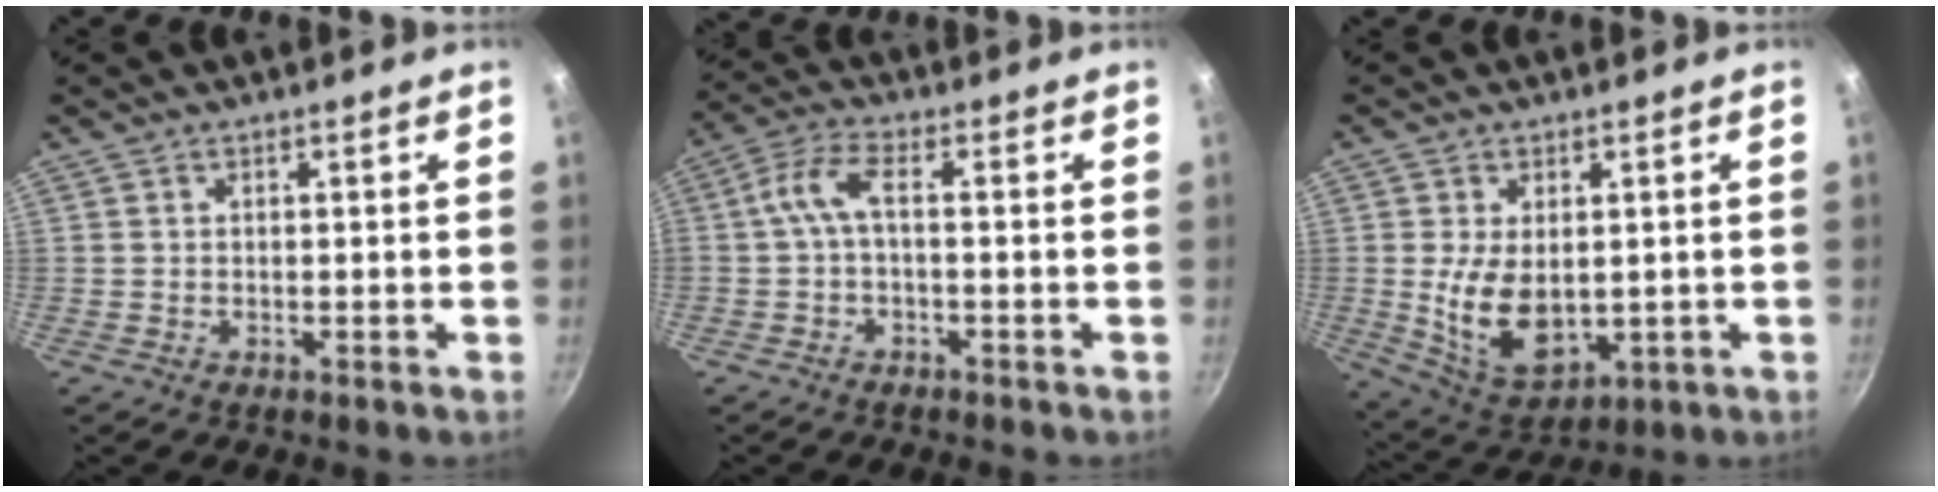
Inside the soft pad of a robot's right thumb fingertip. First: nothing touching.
{"total": 4.9, "force": [-1.1, 1.6, 4.5], "torque": [-0.114, 0.021, -0.028]}
{"total": 11.7, "force": [0.2, 7.1, 9.2], "torque": [-0.152, -0.019, 0.027]}